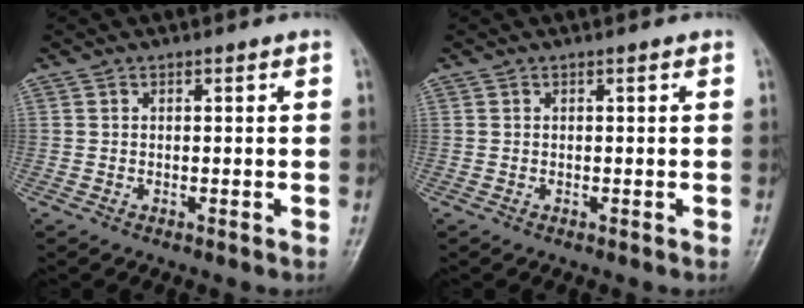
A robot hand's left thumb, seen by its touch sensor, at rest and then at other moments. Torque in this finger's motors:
{"motor_torque": [0.01, 0.01, -0.07, 0.01, 0.00]}